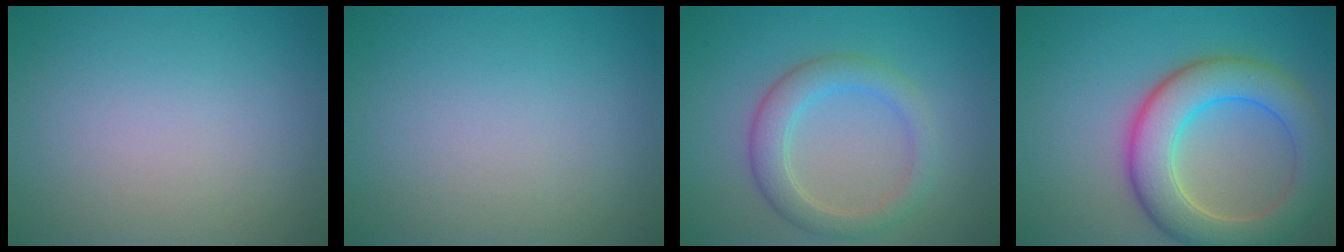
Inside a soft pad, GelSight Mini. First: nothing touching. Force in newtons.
{"total": 0.0}
{"total": 3.7, "press": 3.7, "slide": 0.1}
{"total": 7.7, "press": 7.7, "slide": 0.5}